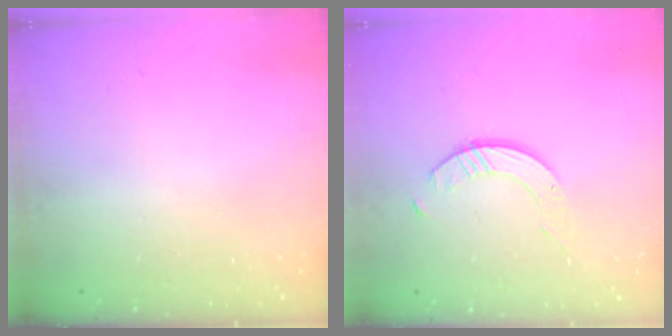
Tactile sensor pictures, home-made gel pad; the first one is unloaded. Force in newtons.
{"total": 2.4, "press": 2.4, "slide": 0.3}